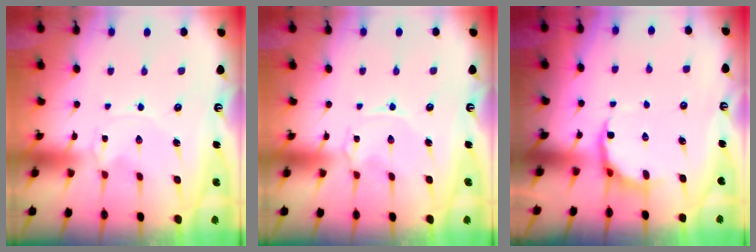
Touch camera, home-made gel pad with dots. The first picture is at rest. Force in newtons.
{"total": 0.8, "press": 0.8, "slide": 0.1}
{"total": 5.9, "press": 5.2, "slide": 3.0}